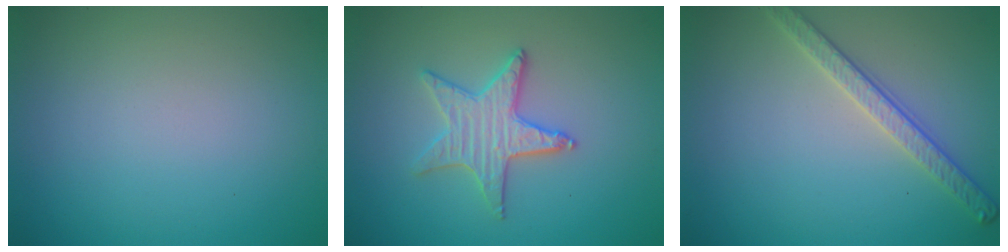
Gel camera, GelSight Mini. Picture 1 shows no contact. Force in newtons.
{"total": 3.2, "press": 3.2, "slide": 0.2}
{"total": 2.8, "press": 2.7, "slide": 0.8}